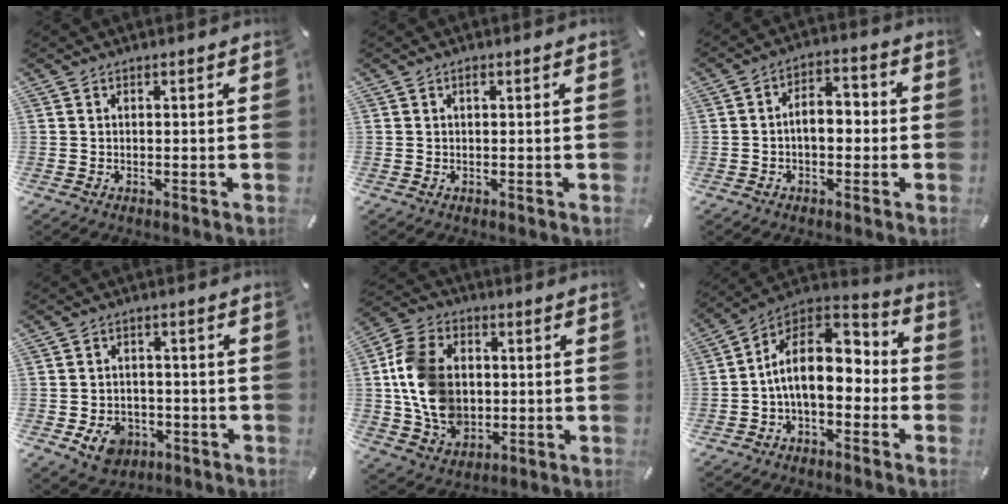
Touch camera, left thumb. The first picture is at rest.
{"total": 0.7, "force": [0.2, 0.3, 0.6], "torque": [-0.012, 0.001, 0.004]}
{"total": 6.4, "force": [-1.2, 4.0, 4.8], "torque": [-0.076, 0.018, -0.025]}
{"total": 7.1, "force": [-3.1, 5.6, 3.1], "torque": [-0.055, 0.011, -0.059]}
{"total": 14.5, "force": [0.1, 11.6, 8.8], "torque": [-0.188, 0.014, 0.003]}
{"total": 15.5, "force": [-0.3, 10.1, 11.7], "torque": [-0.202, 0.001, -0.007]}